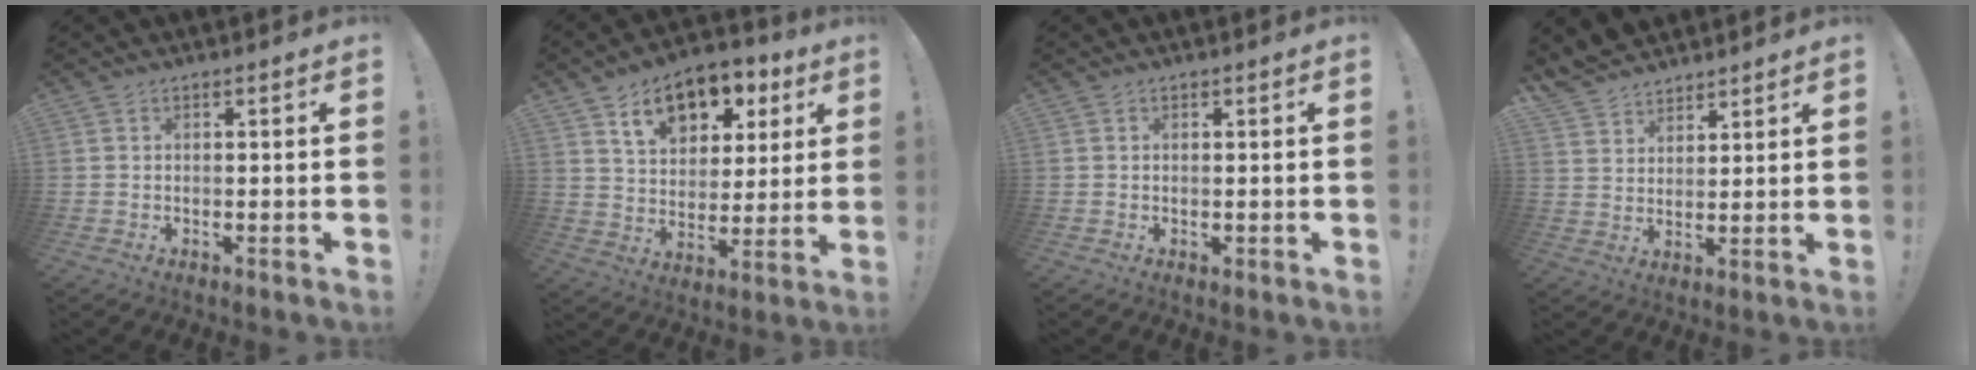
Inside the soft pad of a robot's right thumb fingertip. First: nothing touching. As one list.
[{"total": 14.4, "force": [8.1, 9.1, 7.6], "torque": [-0.105, -0.044, 0.145]}, {"total": 0.7, "force": [0.4, 0.5, 0.1], "torque": [0.007, -0.002, 0.005]}, {"total": 7.7, "force": [6.9, 3.4, 0.8], "torque": [-0.028, -0.052, 0.135]}]